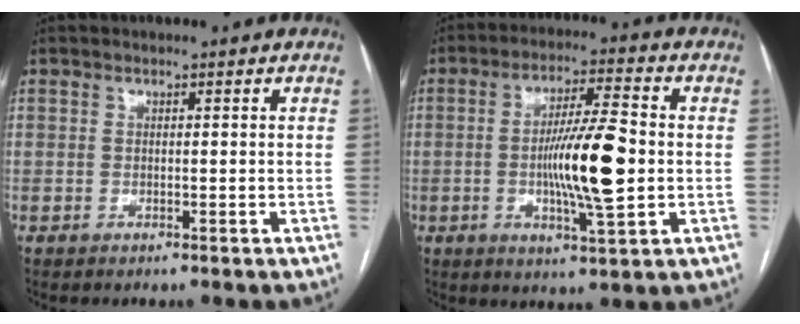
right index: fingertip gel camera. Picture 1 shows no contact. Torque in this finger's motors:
{"motor_torque": [0.81, -0.38, 0.63, 0.18]}